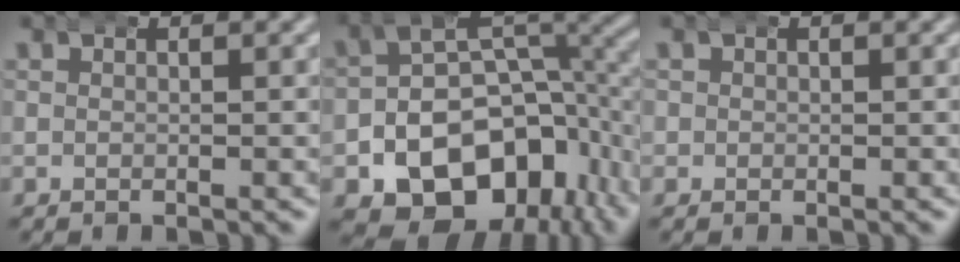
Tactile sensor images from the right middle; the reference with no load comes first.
{"total": 19.6, "force": [-6.1, 15.4, 10.5], "torque": [-0.196, -0.068, -0.087]}
{"total": 0.7, "force": [0.0, 0.7, -0.1], "torque": [-0.003, -0.004, 0.001]}